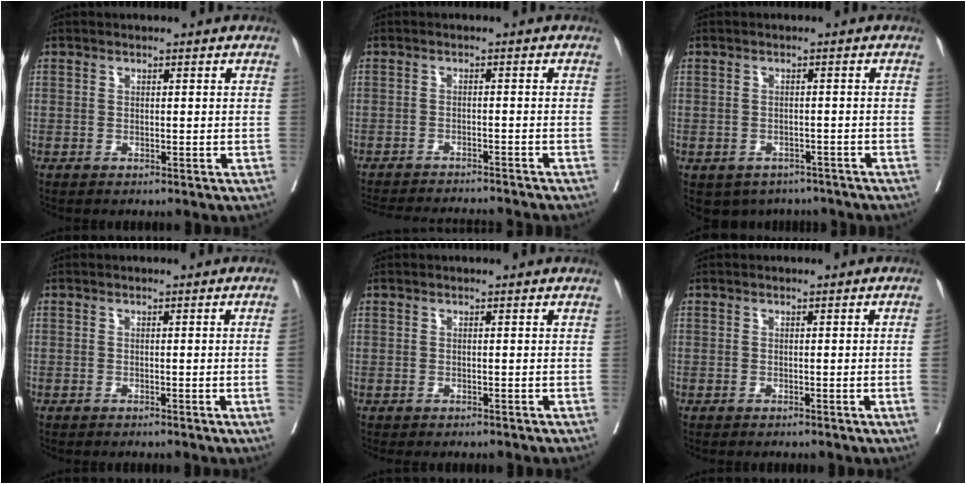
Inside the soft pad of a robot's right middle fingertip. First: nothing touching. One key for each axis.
{"total": 12.6, "fx": -12.0, "fy": 0.5, "fz": 3.9, "tx": -0.062, "ty": -0.008, "tz": -0.160}
{"total": 5.3, "fx": -4.4, "fy": 2.8, "fz": 0.5, "tx": 0.008, "ty": 0.010, "tz": -0.052}
{"total": 1.7, "fx": -0.4, "fy": -0.6, "fz": 1.5, "tx": -0.017, "ty": 0.000, "tz": -0.008}
{"total": 0.6, "fx": 0.0, "fy": -0.6, "fz": -0.1, "tx": -0.002, "ty": 0.002, "tz": -0.002}
{"total": 1.6, "fx": -0.4, "fy": -0.6, "fz": 1.5, "tx": -0.016, "ty": -0.001, "tz": -0.006}